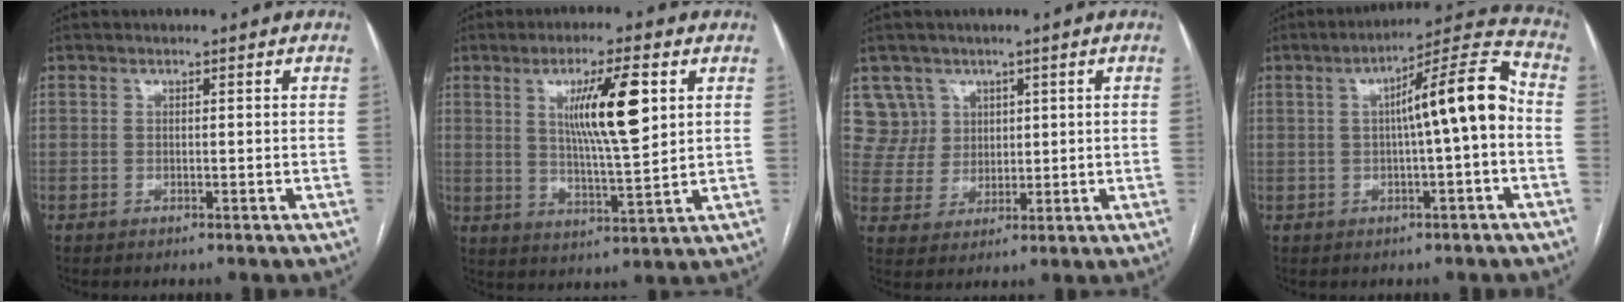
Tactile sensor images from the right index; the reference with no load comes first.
{"total": 11.0, "force": [3.5, 1.1, 10.4], "torque": [-0.177, -0.003, 0.060]}
{"total": 6.9, "force": [3.7, 5.8, -0.6], "torque": [0.015, 0.015, 0.080]}
{"total": 11.2, "force": [0.1, 0.7, 11.2], "torque": [-0.166, 0.031, -0.003]}